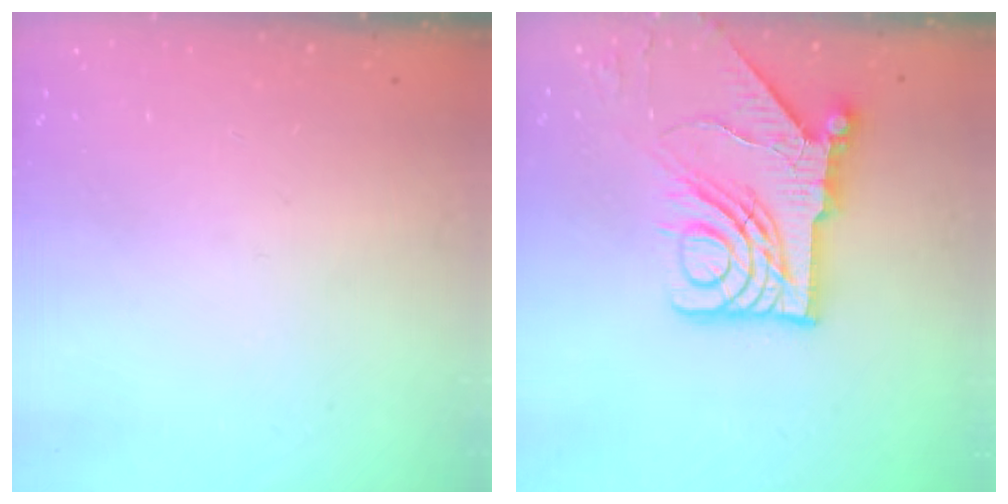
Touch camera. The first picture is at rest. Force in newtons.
{"total": 13.8, "press": 13.7, "slide": 1.8}